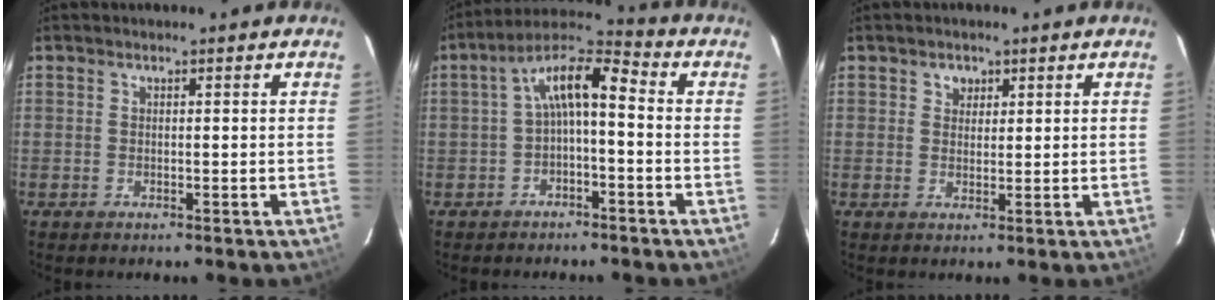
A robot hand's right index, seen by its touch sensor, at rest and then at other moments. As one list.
[{"total": 8.0, "force": [-1.2, 2.8, 7.4], "torque": [-0.147, 0.027, -0.024]}, {"total": 2.2, "force": [1.1, 1.9, 0.5], "torque": [-0.002, 0.008, 0.018]}]